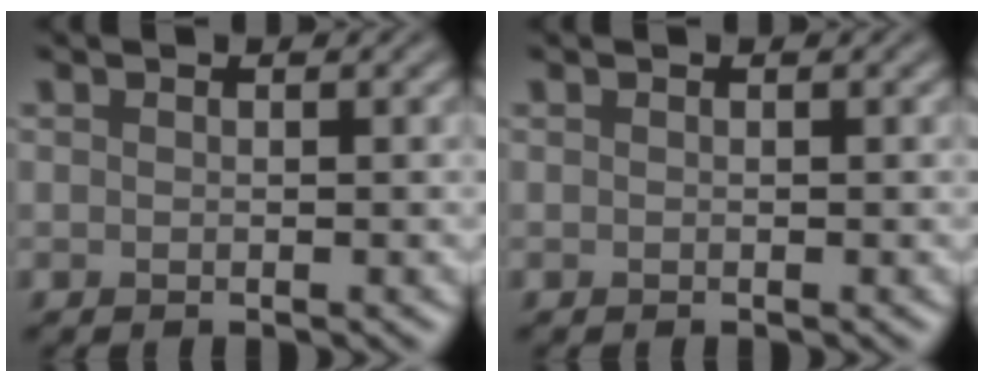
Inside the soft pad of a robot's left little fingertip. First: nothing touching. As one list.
[{"total": 0.0}]